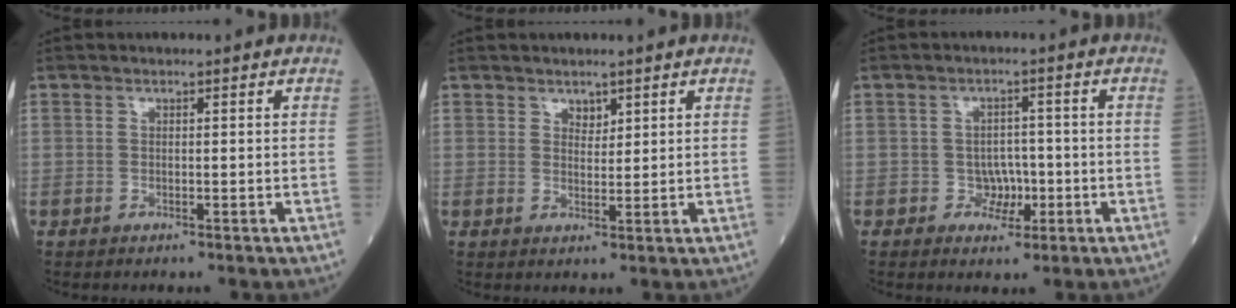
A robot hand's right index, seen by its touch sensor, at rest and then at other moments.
{"total": 1.8, "force": [1.3, 1.0, 0.7], "torque": [-0.009, -0.001, 0.025]}
{"total": 3.3, "force": [-1.0, 2.7, 1.6], "torque": [-0.017, 0.008, -0.010]}